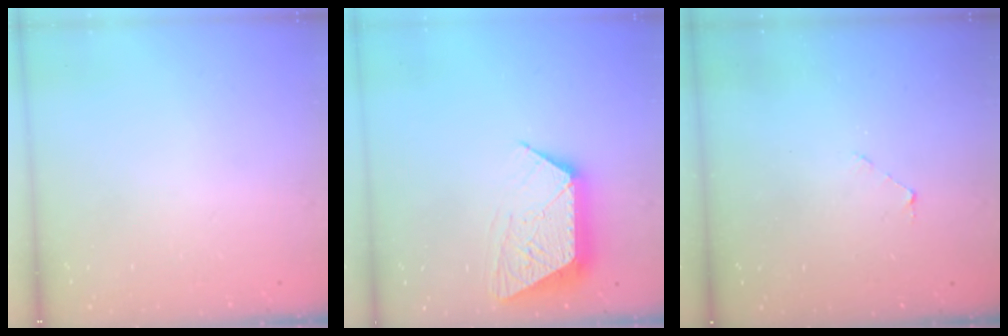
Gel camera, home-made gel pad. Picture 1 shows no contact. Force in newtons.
{"total": 11.8, "press": 11.8, "slide": 0.8}
{"total": 2.8, "press": 2.8, "slide": 0.2}